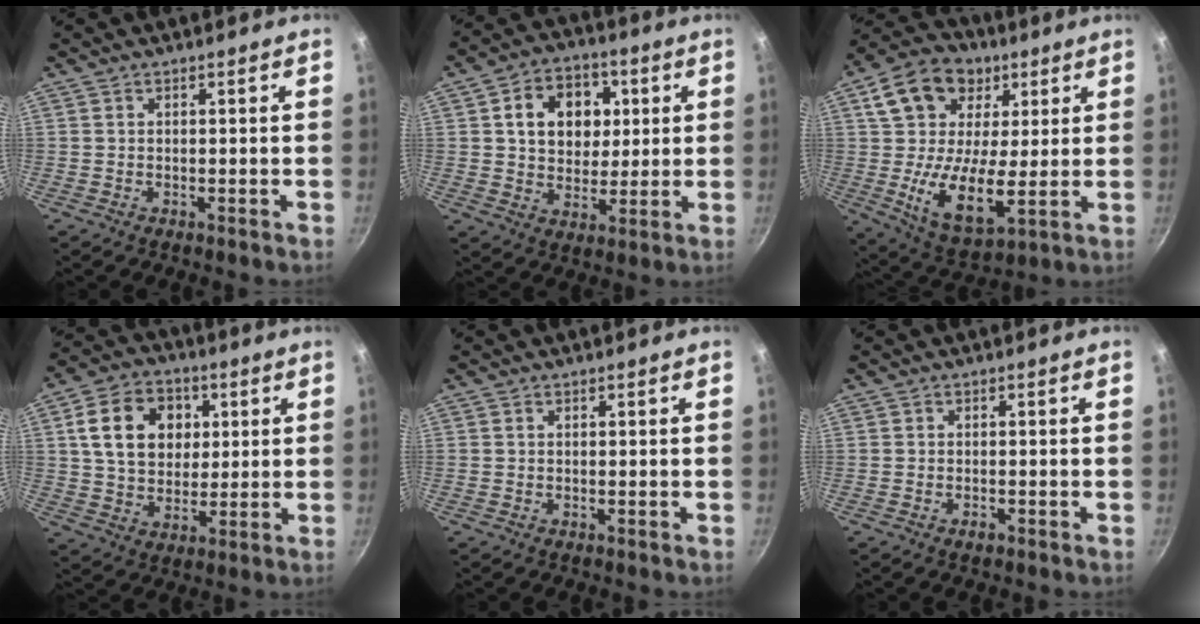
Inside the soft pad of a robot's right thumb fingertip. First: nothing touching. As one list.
[{"total": 13.3, "force": [3.1, 10.4, 7.6], "torque": [-0.085, 0.003, 0.046]}, {"total": 20.1, "force": [4.3, 13.8, 14.0], "torque": [-0.216, -0.004, 0.067]}, {"total": 14.5, "force": [3.5, 11.1, 8.6], "torque": [-0.124, 0.005, 0.056]}, {"total": 0.0}, {"total": 1.3, "force": [-0.8, 0.7, 0.8], "torque": [-0.014, 0.005, -0.015]}]